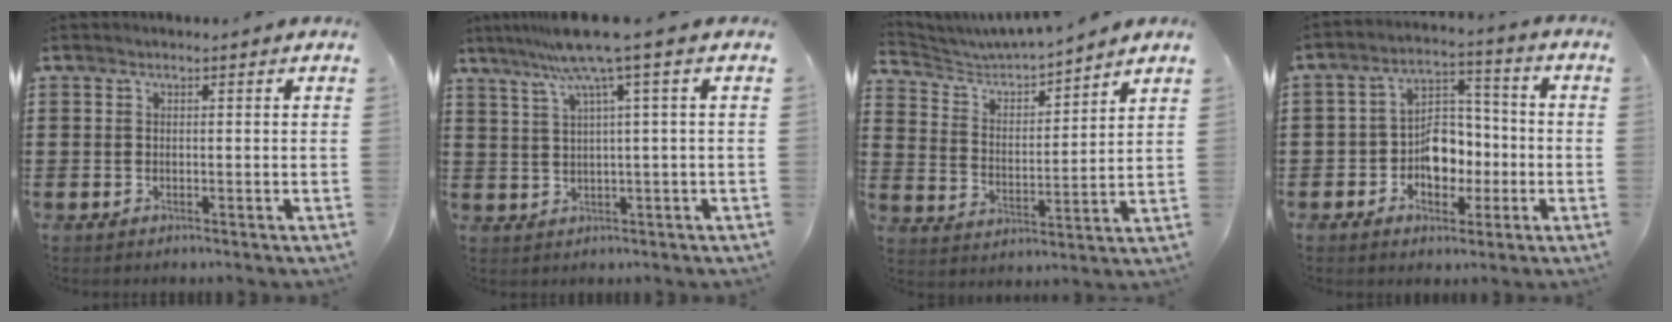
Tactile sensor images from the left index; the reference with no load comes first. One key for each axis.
{"total": 7.5, "fx": 3.6, "fy": -1.0, "fz": 6.5, "tx": -0.141, "ty": -0.014, "tz": 0.058}
{"total": 4.6, "fx": 4.4, "fy": 0.5, "fz": 0.9, "tx": -0.044, "ty": -0.033, "tz": 0.071}
{"total": 7.2, "fx": -1.8, "fy": 5.4, "fz": 4.3, "tx": -0.067, "ty": 0.013, "tz": -0.035}